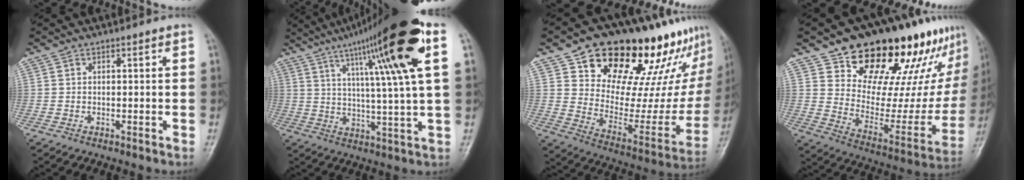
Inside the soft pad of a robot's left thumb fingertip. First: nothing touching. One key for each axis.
{"total": 22.4, "fx": 10.3, "fy": 1.4, "fz": 19.8, "tx": -0.300, "ty": -0.009, "tz": 0.157}
{"total": 29.7, "fx": 21.3, "fy": 13.6, "fz": 15.5, "tx": -0.177, "ty": -0.085, "tz": 0.304}
{"total": 28.0, "fx": 20.2, "fy": 12.5, "fz": 14.8, "tx": -0.160, "ty": -0.094, "tz": 0.291}